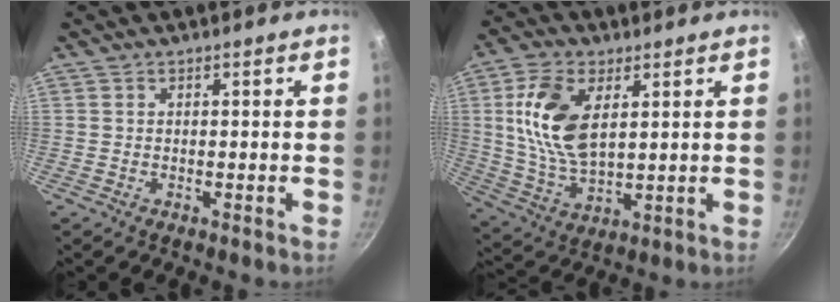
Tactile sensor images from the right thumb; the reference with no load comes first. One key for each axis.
{"total": 14.1, "fx": 3.8, "fy": 7.6, "fz": 11.2, "tx": -0.211, "ty": -0.015, "tz": 0.080}